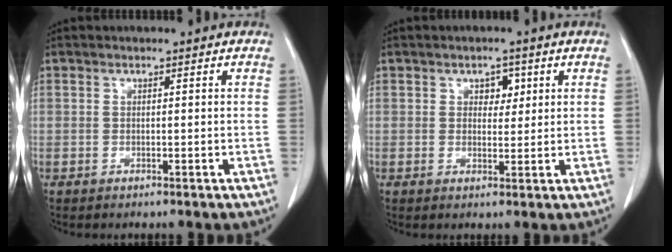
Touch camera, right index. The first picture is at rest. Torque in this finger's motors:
{"motor_torque": [0.05, 0.03, 0.00, 0.00]}